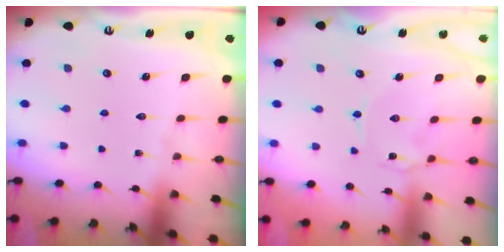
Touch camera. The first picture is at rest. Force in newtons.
{"total": 1.5, "press": 1.5, "slide": 0.1}